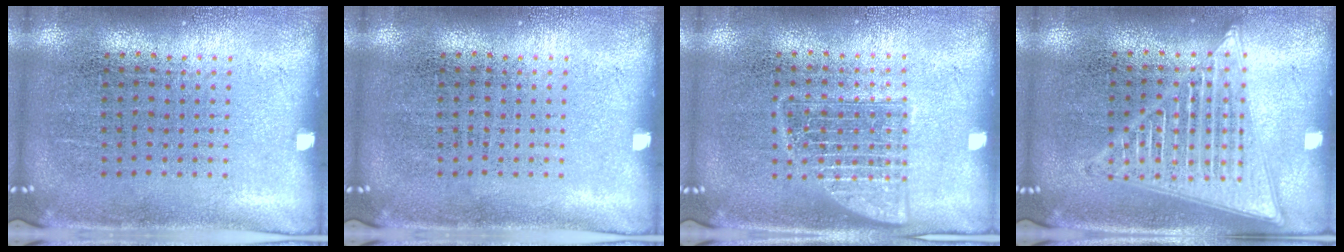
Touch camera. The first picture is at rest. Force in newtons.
{"total": 0.0}
{"total": 1.3, "press": 1.3, "slide": 0.3}
{"total": 2.2, "press": 2.2, "slide": 0.3}